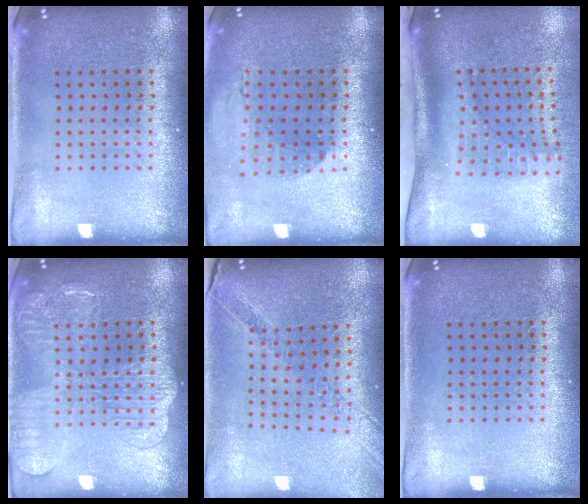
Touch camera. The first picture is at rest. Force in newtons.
{"total": 1.2, "press": 1.2, "slide": 0.2}
{"total": 2.2, "press": 1.5, "slide": 1.6}
{"total": 2.4, "press": 2.3, "slide": 0.5}
{"total": 1.1, "press": 1.1, "slide": 0.1}
{"total": 0.0}